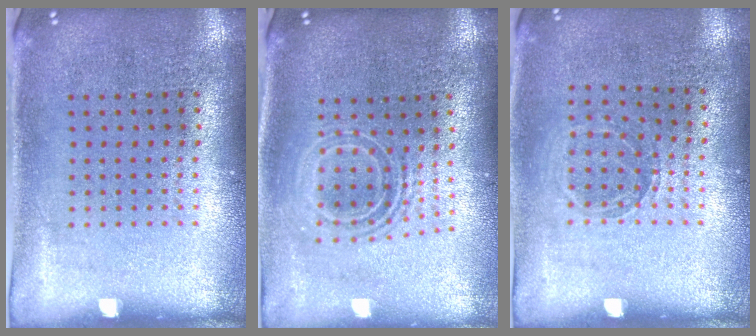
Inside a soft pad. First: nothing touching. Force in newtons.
{"total": 1.7, "press": 1.4, "slide": 1.1}
{"total": 0.9, "press": 0.9, "slide": 0.1}